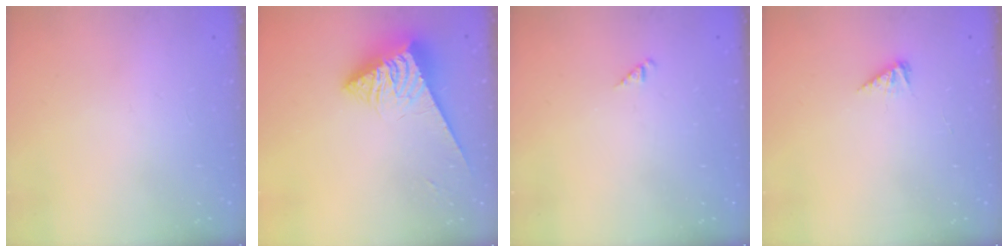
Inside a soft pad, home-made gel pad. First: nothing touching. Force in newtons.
{"total": 4.9, "press": 4.8, "slide": 0.9}
{"total": 0.9, "press": 0.9, "slide": 0.2}
{"total": 3.4, "press": 3.4, "slide": 0.5}